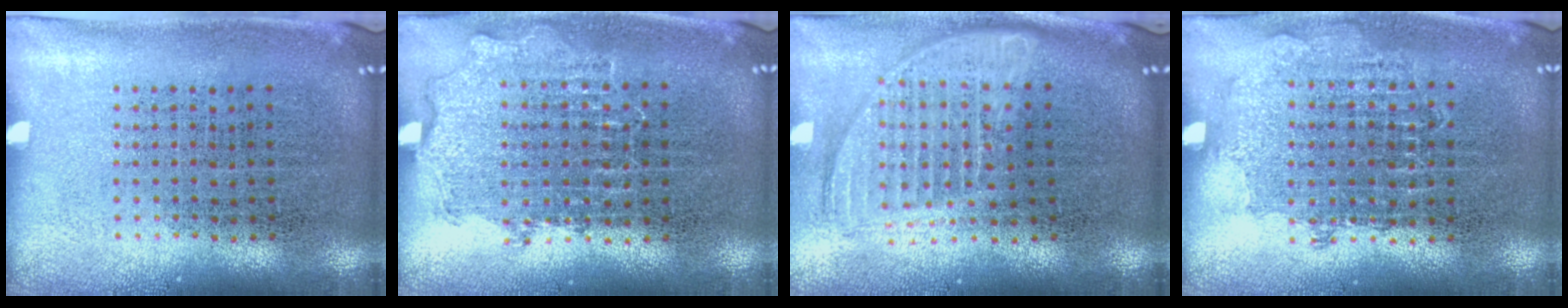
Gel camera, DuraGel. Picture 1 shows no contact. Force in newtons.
{"total": 0.9, "press": 0.9, "slide": 0.2}
{"total": 1.7, "press": 1.4, "slide": 0.9}
{"total": 0.8, "press": 0.8, "slide": 0.3}